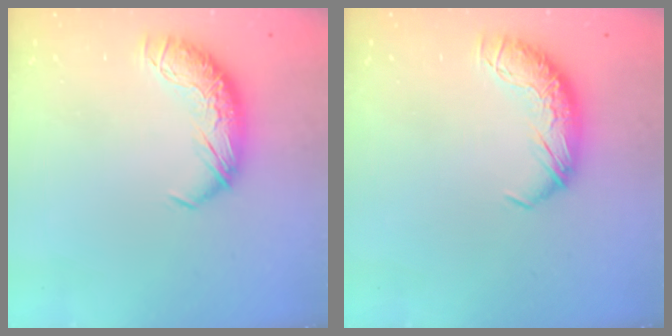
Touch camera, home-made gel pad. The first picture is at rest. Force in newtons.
{"total": 0.0}